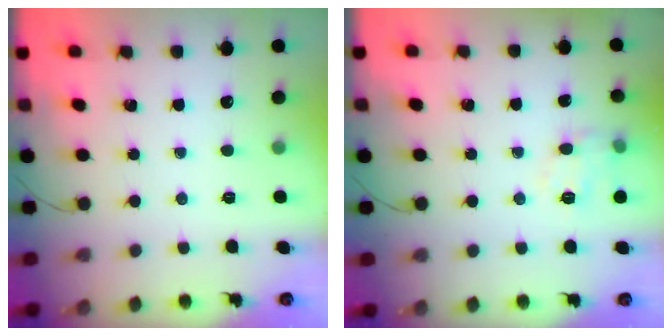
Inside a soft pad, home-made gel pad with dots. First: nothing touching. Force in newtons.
{"total": 9.9, "press": 9.9, "slide": 0.4}